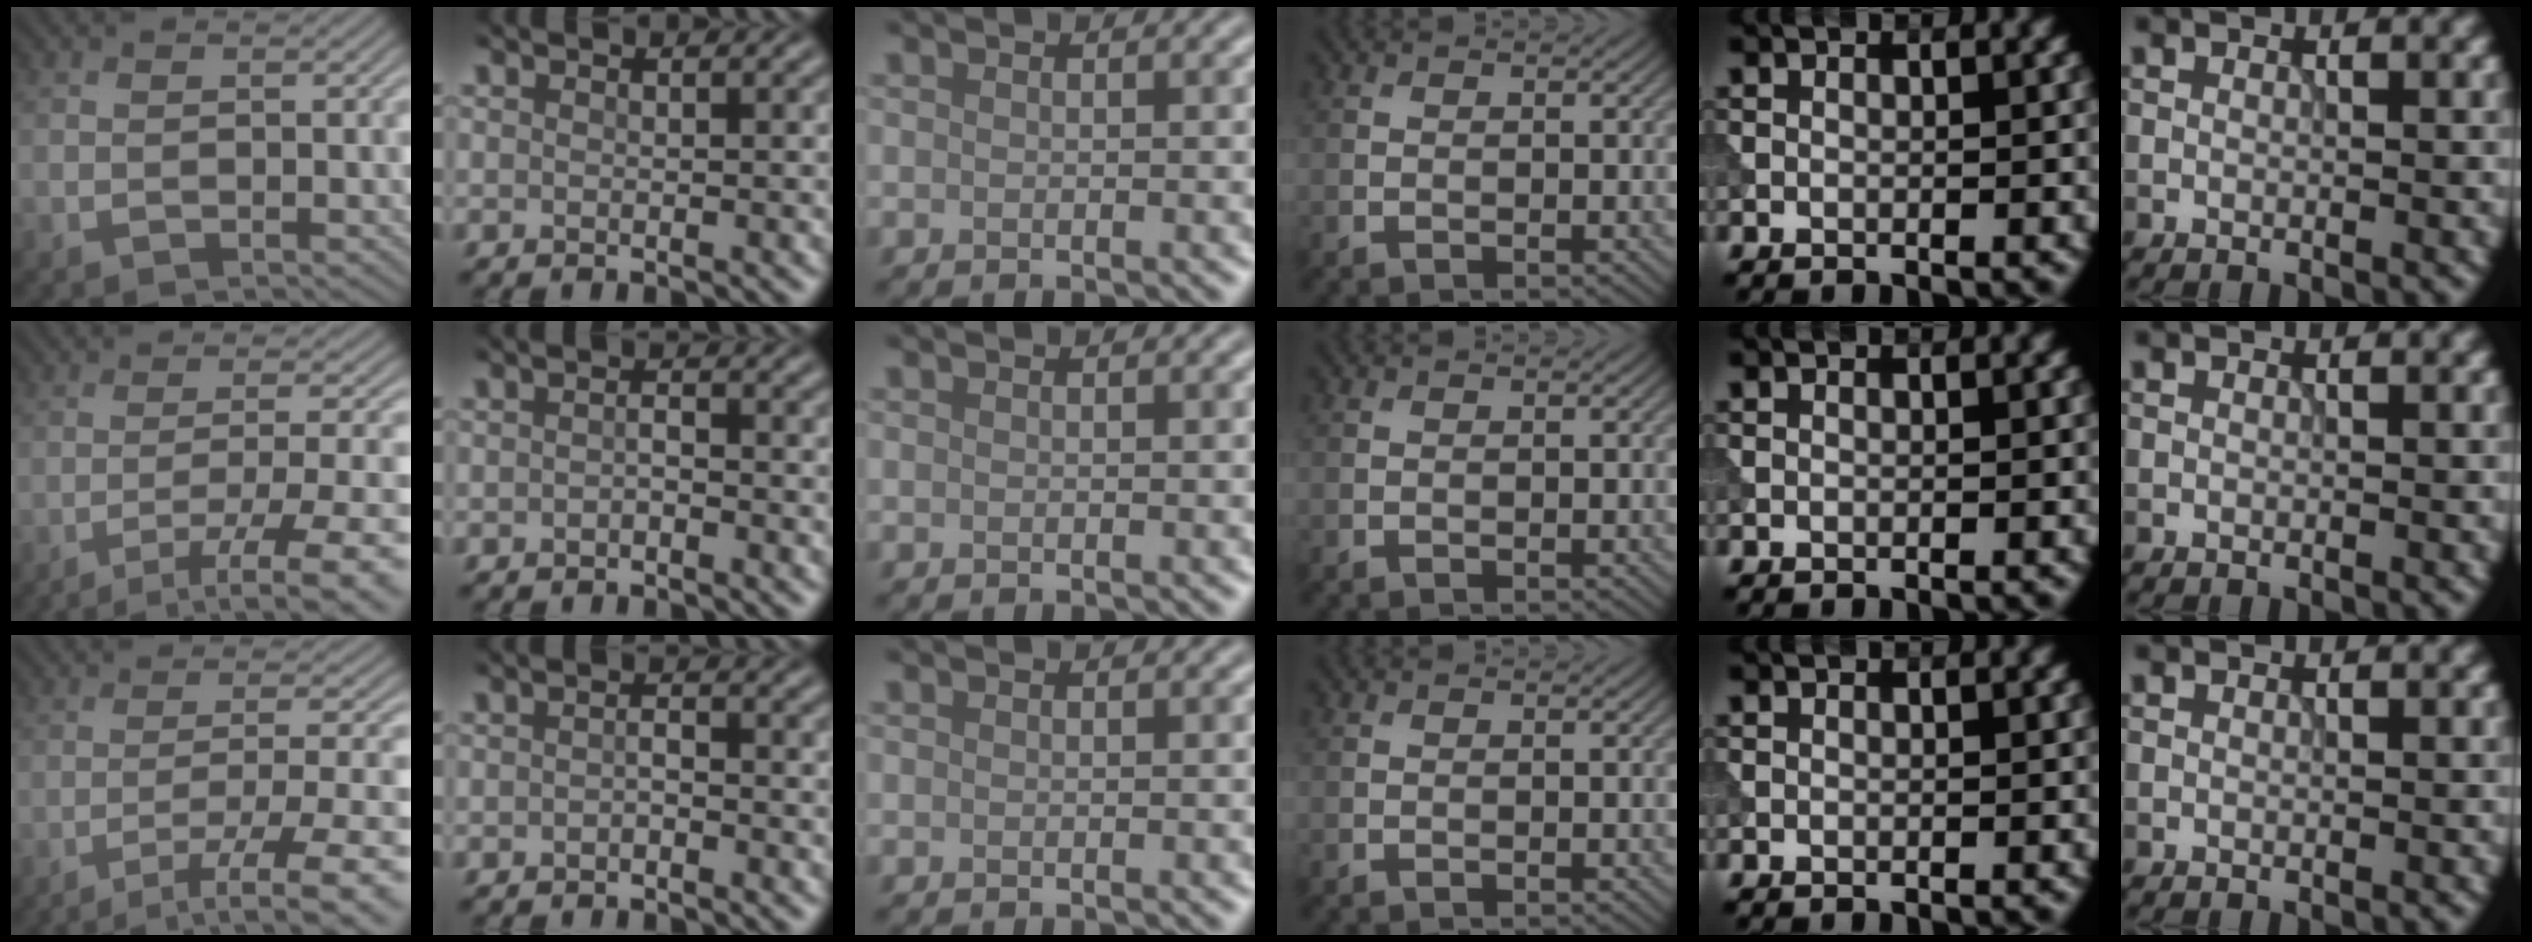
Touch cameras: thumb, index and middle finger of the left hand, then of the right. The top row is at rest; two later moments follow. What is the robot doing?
{"motion": "extract", "object": "tissue"}